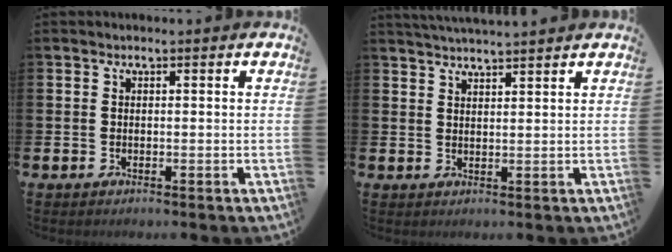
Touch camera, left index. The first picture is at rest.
{"total": 3.0, "force": [2.9, -0.2, 0.2], "torque": [-0.011, -0.009, 0.055]}